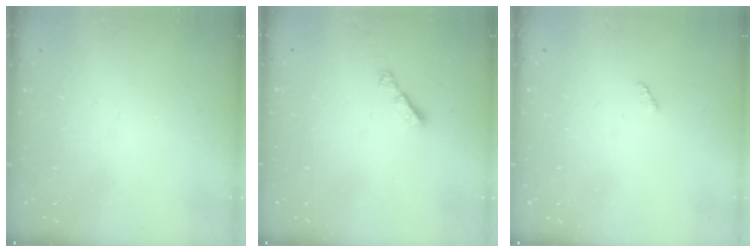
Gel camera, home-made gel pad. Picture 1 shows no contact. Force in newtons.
{"total": 2.8, "press": 2.8, "slide": 0.7}
{"total": 2.8, "press": 2.8, "slide": 0.4}